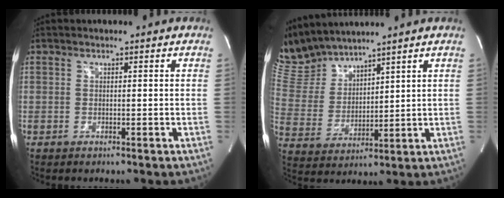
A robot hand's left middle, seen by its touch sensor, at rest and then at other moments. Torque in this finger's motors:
{"motor_torque": [0.67, -1.13, 0.10, 0.02]}